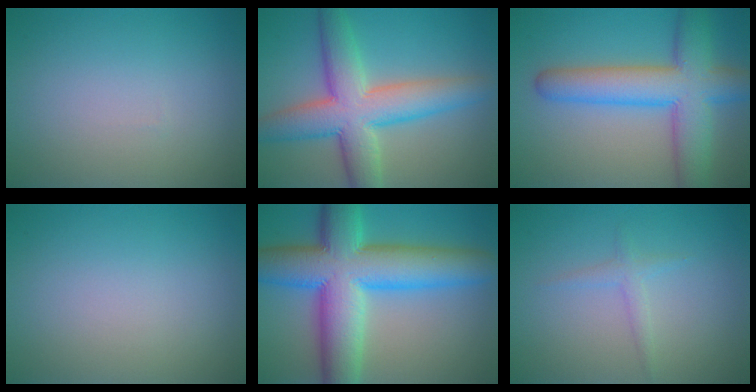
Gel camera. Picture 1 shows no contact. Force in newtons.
{"total": 8.5, "press": 8.5, "slide": 0.2}
{"total": 8.5, "press": 8.4, "slide": 0.4}
{"total": 0.0}
{"total": 13.0, "press": 13.0, "slide": 0.3}
{"total": 1.3, "press": 1.3, "slide": 0.1}